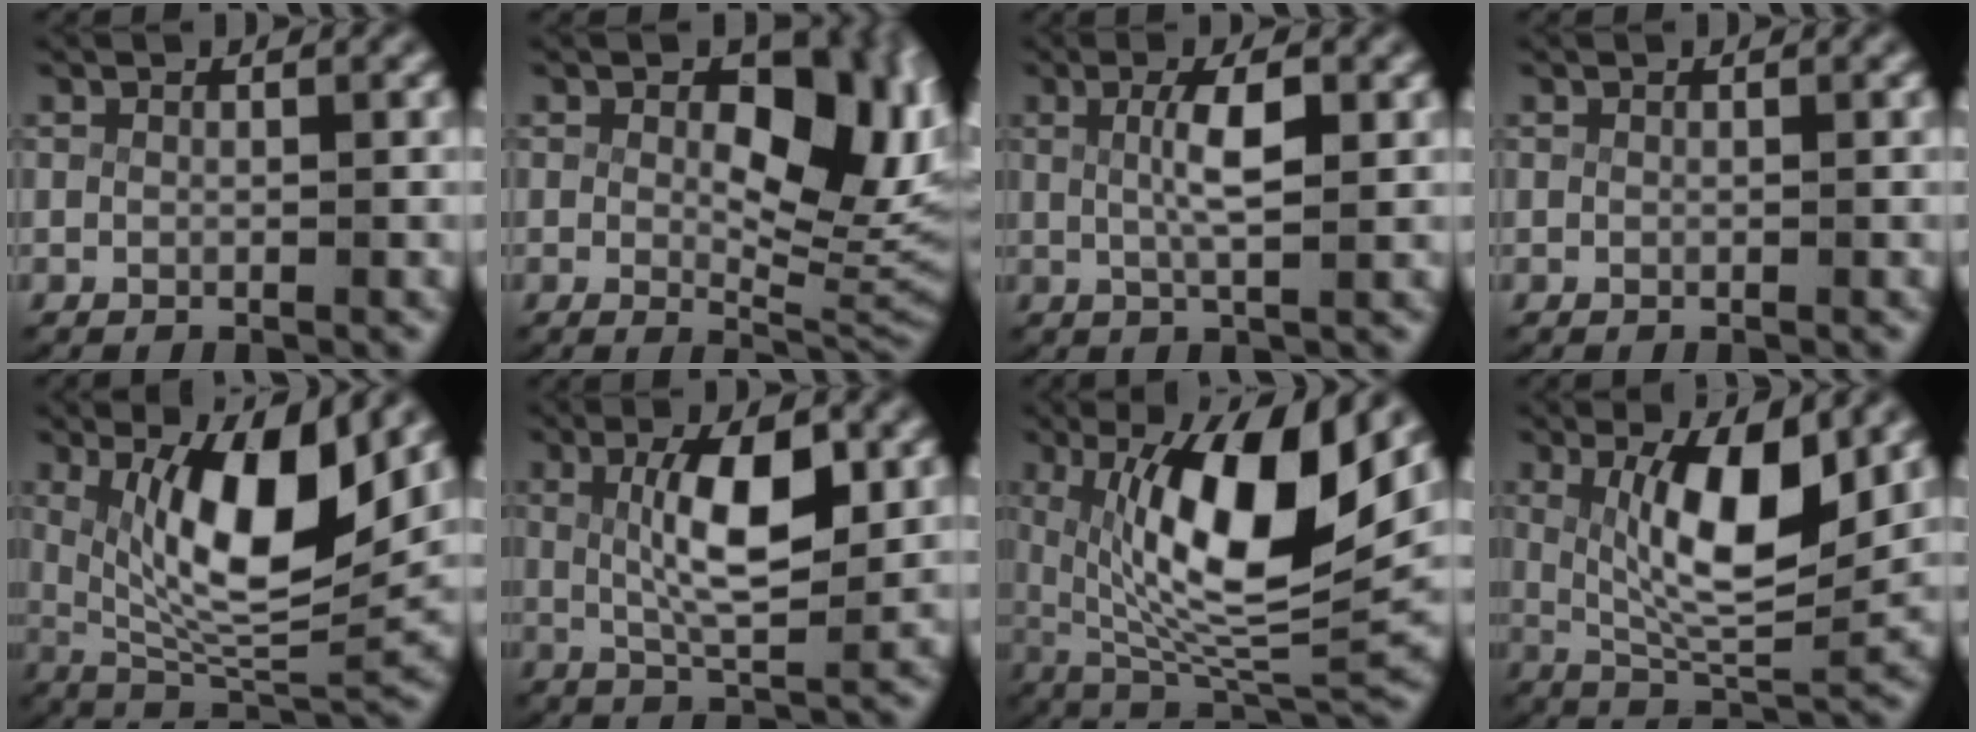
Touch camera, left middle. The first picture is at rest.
{"total": 9.4, "force": [1.7, 4.9, 7.8], "torque": [-0.094, -0.025, 0.029]}
{"total": 3.6, "force": [0.6, 0.5, 3.5], "torque": [-0.070, -0.008, 0.017]}
{"total": 0.0}
{"total": 11.5, "force": [2.8, 5.3, 9.8], "torque": [-0.185, -0.022, 0.059]}
{"total": 6.2, "force": [0.9, 1.6, 5.9], "torque": [-0.102, -0.012, 0.024]}
{"total": 13.4, "force": [1.2, 5.9, 11.9], "torque": [-0.206, -0.023, 0.041]}
{"total": 8.3, "force": [2.1, 3.1, 7.4], "torque": [-0.140, -0.019, 0.048]}